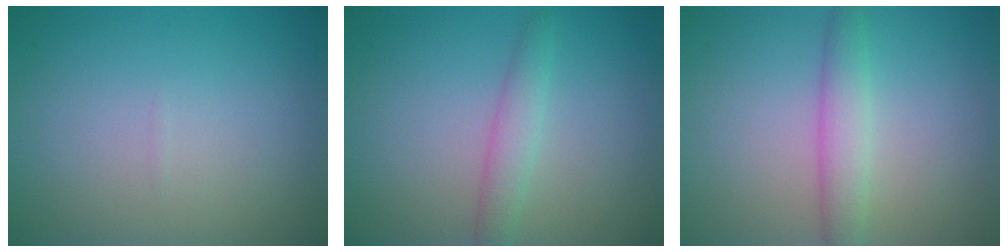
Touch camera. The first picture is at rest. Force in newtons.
{"total": 2.0, "press": 2.0, "slide": 0.0}
{"total": 2.6, "press": 2.6, "slide": 0.1}